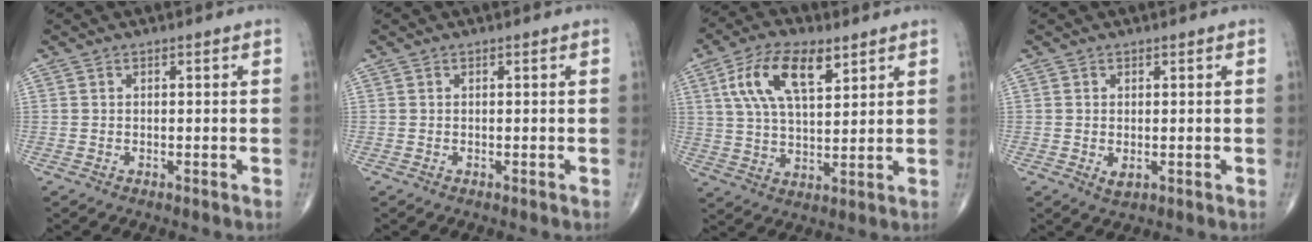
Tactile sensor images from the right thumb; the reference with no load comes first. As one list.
[{"total": 0.0}, {"total": 13.0, "force": [5.9, 5.9, 10.0], "torque": [-0.179, -0.009, 0.110]}, {"total": 1.6, "force": [-0.1, 0.9, 1.3], "torque": [-0.022, -0.006, 0.002]}]